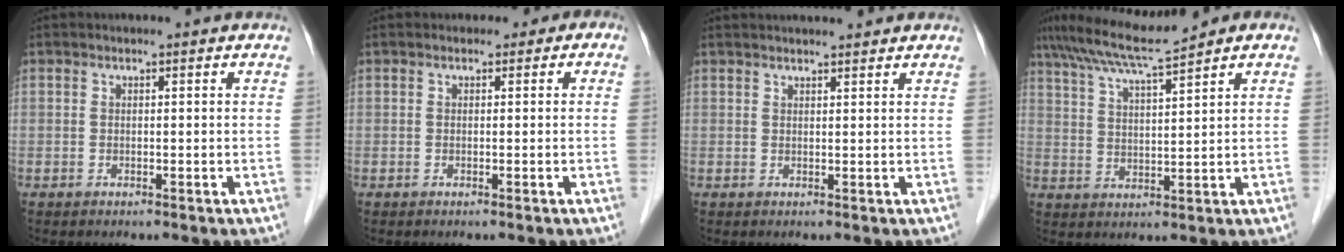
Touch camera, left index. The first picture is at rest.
{"total": 1.0, "force": [-0.2, 1.0, 0.1], "torque": [0.008, 0.006, -0.012]}
{"total": 6.9, "force": [6.2, 1.0, 2.7], "torque": [-0.036, 0.029, 0.079]}
{"total": 8.2, "force": [7.2, -0.8, 3.8], "torque": [-0.076, 0.018, 0.132]}